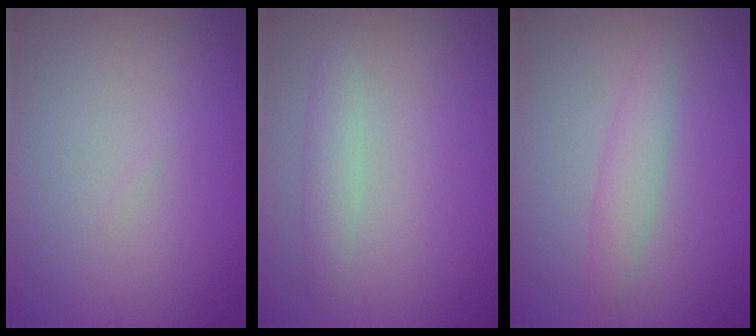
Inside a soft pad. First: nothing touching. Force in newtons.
{"total": 1.6, "press": 1.6, "slide": 0.0}
{"total": 2.0, "press": 2.0, "slide": 0.0}